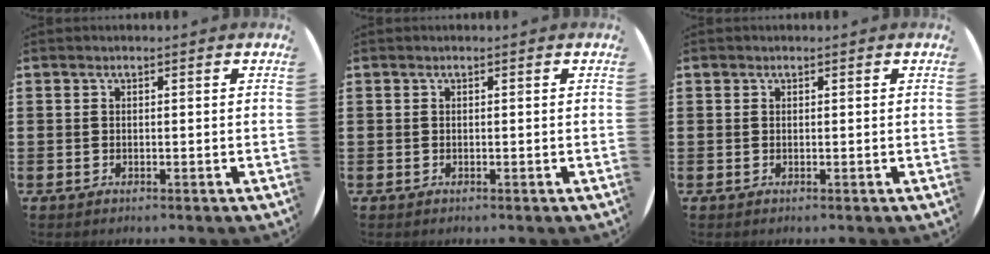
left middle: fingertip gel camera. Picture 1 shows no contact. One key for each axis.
{"total": 0.0}
{"total": 0.0}